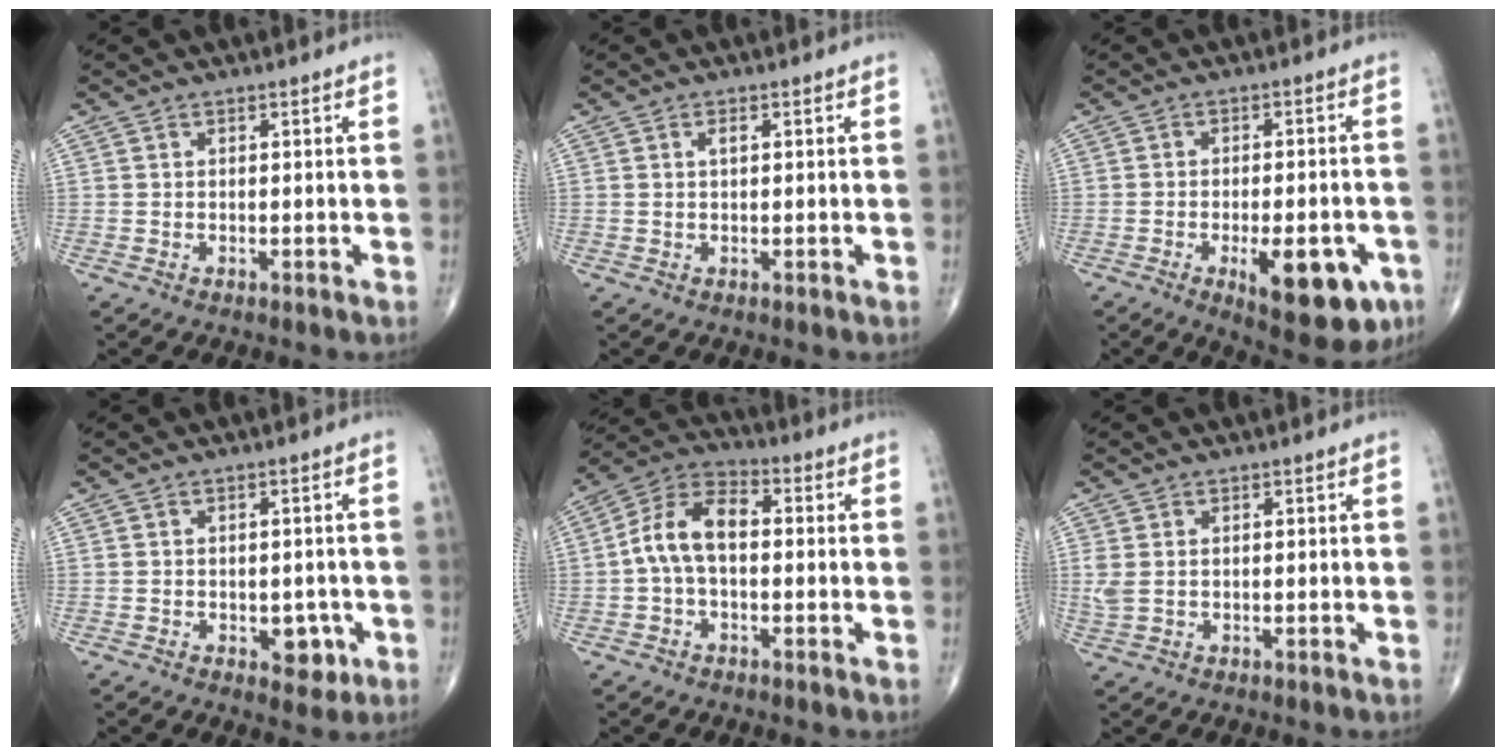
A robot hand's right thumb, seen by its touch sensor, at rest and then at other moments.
{"total": 1.1, "force": [0.4, 0.4, 0.9], "torque": [-0.017, 0.002, 0.005]}
{"total": 13.8, "force": [-5.6, 5.5, 11.3], "torque": [-0.133, 0.010, -0.065]}
{"total": 4.4, "force": [-1.5, 2.8, 3.1], "torque": [-0.013, 0.004, -0.016]}
{"total": 10.2, "force": [-0.2, 5.9, 8.3], "torque": [-0.155, 0.035, -0.014]}
{"total": 2.4, "force": [0.4, 1.5, 1.9], "torque": [-0.060, 0.008, 0.012]}